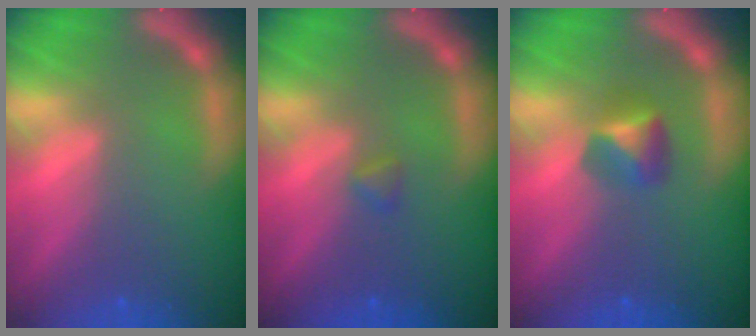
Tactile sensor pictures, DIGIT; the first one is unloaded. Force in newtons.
{"total": 0.9}
{"total": 2.4}